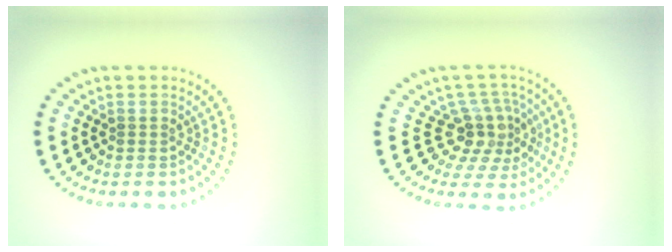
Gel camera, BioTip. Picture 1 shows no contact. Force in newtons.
{"total": 4.1, "press": 2.9, "slide": 2.9}